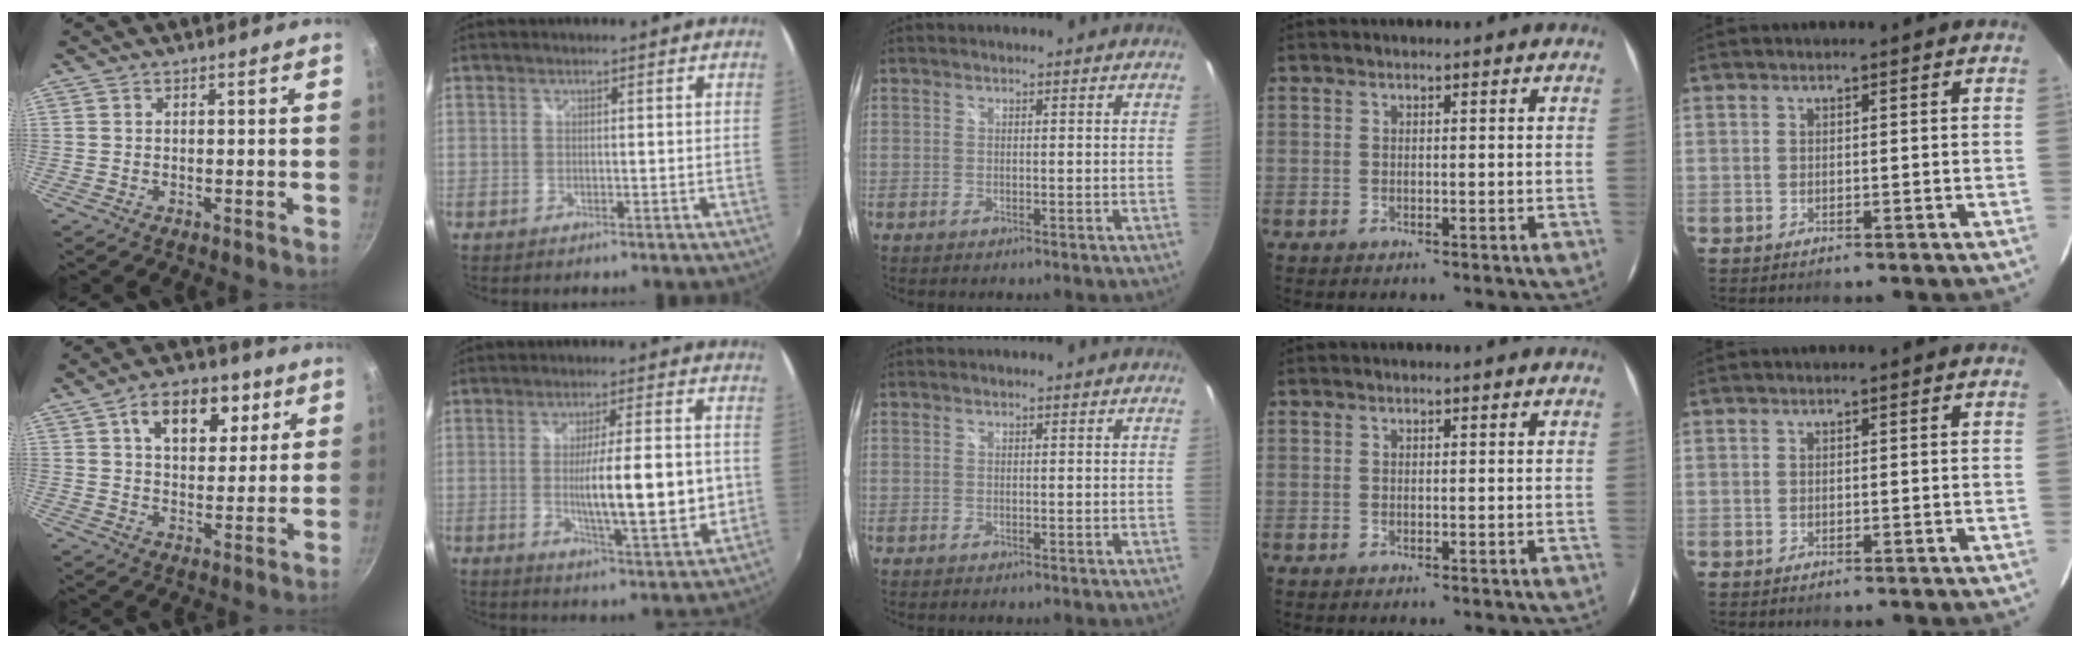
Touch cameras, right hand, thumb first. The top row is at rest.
{"thumb": {"total": 12.2, "force": [5.0, 7.6, 8.1], "torque": [-0.079, -0.011, 0.070]}, "index": {"total": 13.0, "force": [-1.1, 1.9, 12.8], "torque": [-0.205, -0.018, -0.010]}}